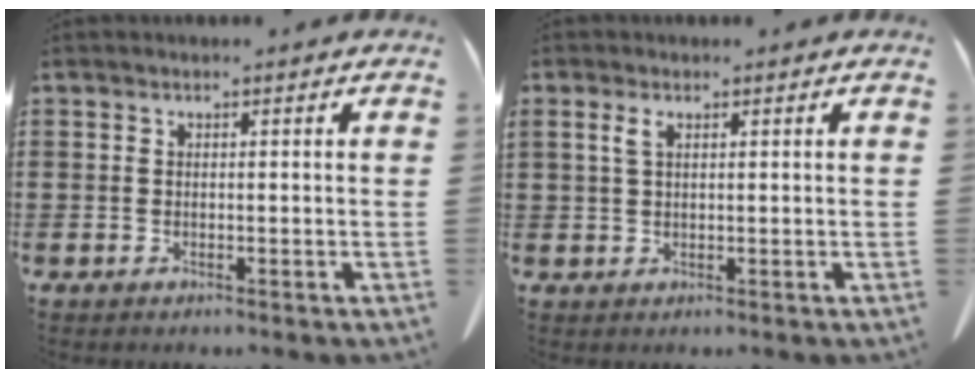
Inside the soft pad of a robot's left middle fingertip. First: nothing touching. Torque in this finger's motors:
{"motor_torque": [0.55, -0.28, 0.98, 0.21]}